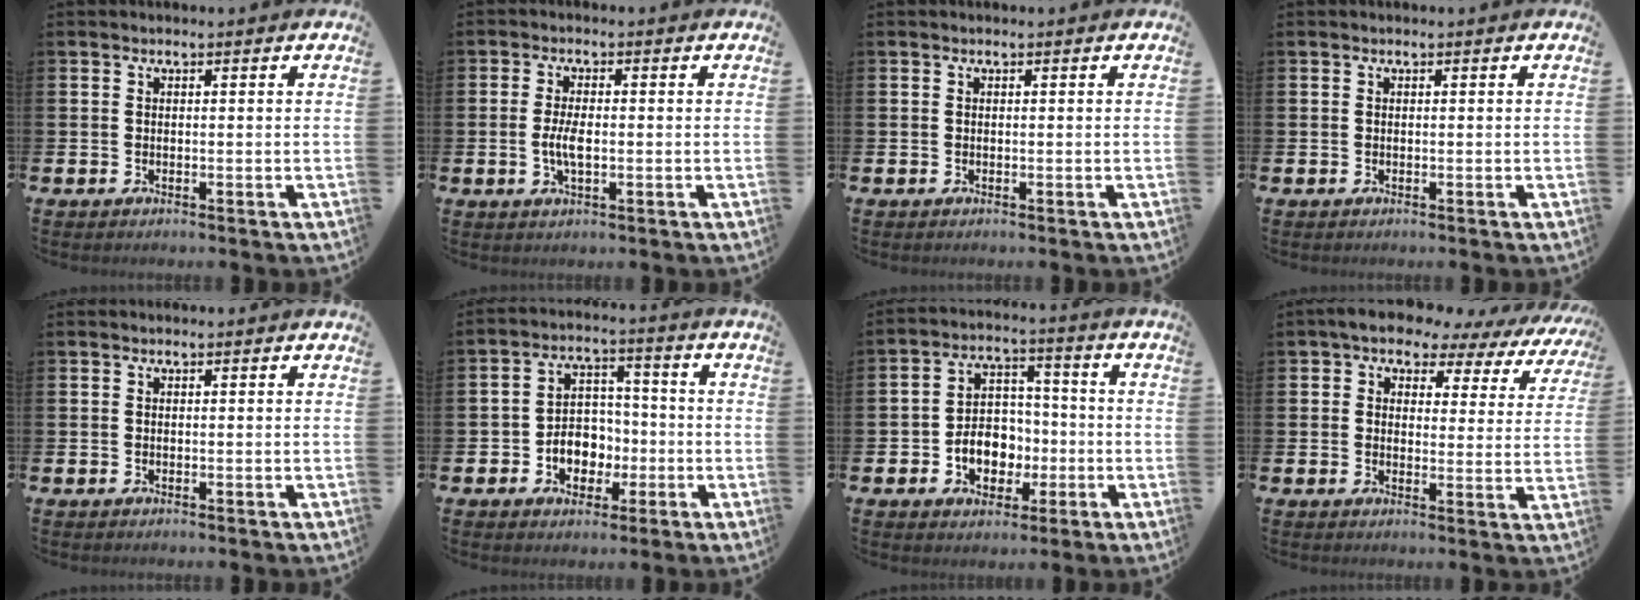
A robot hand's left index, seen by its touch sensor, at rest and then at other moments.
{"total": 3.7, "force": [-0.3, 1.4, 3.4], "torque": [-0.063, -0.002, -0.010]}
{"total": 0.0}
{"total": 0.0}
{"total": 0.0}
{"total": 5.2, "force": [-1.4, 4.6, 2.0], "torque": [-0.034, 0.007, -0.031]}
{"total": 6.4, "force": [-1.6, 5.4, 3.1], "torque": [-0.042, 0.007, -0.034]}
{"total": 4.6, "force": [3.8, 2.3, 1.3], "torque": [-0.042, -0.029, 0.058]}